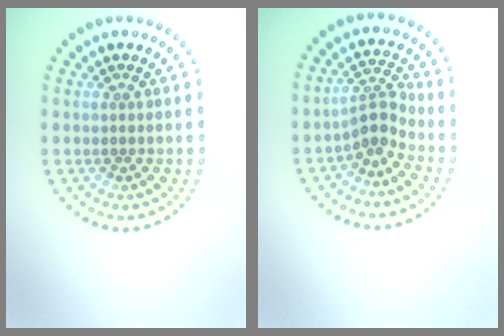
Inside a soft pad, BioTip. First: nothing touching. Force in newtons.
{"total": 2.5, "press": 1.8, "slide": 1.8}